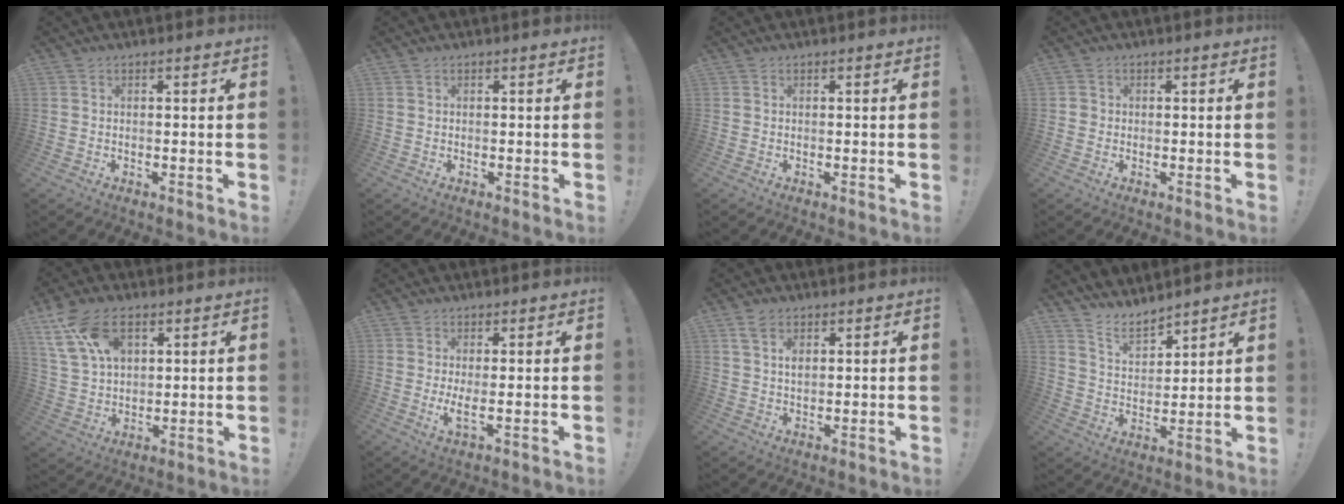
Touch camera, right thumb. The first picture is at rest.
{"total": 0.0}
{"total": 0.0}
{"total": 1.4, "force": [-0.1, 1.3, 0.3], "torque": [-0.009, 0.006, -0.002]}
{"total": 14.1, "force": [7.2, 8.8, 8.4], "torque": [-0.164, -0.021, 0.143]}
{"total": 3.7, "force": [0.8, 0.1, 3.6], "torque": [-0.052, -0.021, 0.015]}
{"total": 3.8, "force": [2.0, 2.3, 2.2], "torque": [-0.027, -0.009, 0.034]}
{"total": 8.3, "force": [7.3, 3.3, 2.1], "torque": [-0.056, -0.051, 0.143]}